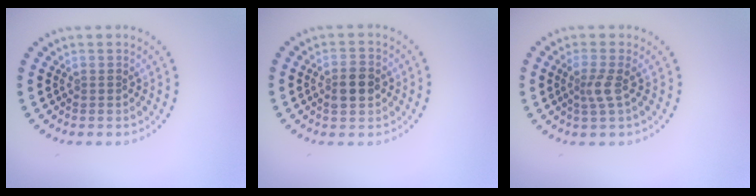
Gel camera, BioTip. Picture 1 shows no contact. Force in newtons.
{"total": 2.9, "press": 2.9, "slide": 0.2}
{"total": 1.9, "press": 1.4, "slide": 1.3}